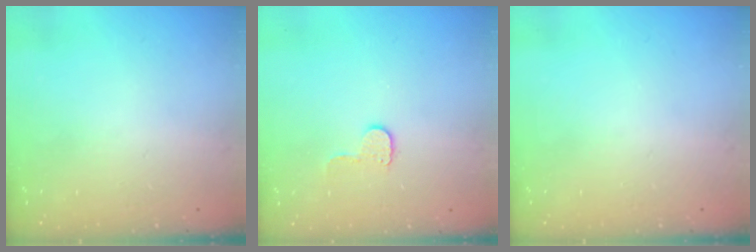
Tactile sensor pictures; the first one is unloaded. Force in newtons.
{"total": 5.4, "press": 5.4, "slide": 0.5}
{"total": 0.0}